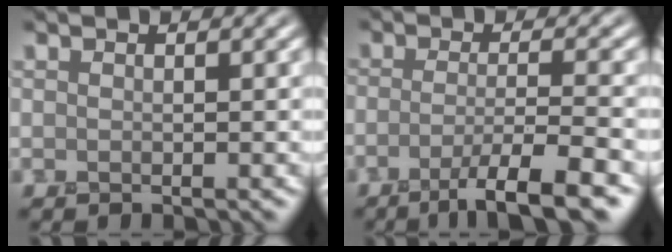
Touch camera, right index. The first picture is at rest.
{"total": 6.0, "force": [-3.4, 1.0, 4.9], "torque": [-0.074, -0.001, -0.064]}